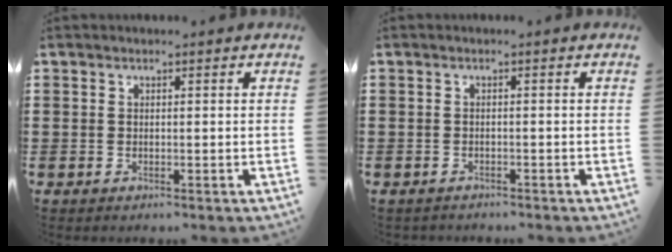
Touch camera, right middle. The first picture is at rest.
{"total": 0.8, "force": [-0.8, 0.1, -0.1], "torque": [-0.001, 0.000, -0.017]}